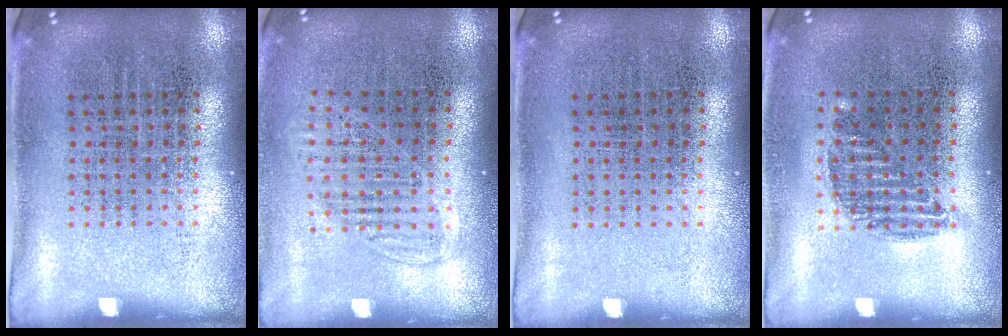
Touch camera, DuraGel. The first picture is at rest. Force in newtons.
{"total": 1.4, "press": 1.2, "slide": 0.7}
{"total": 0.0}
{"total": 0.9, "press": 0.8, "slide": 0.4}